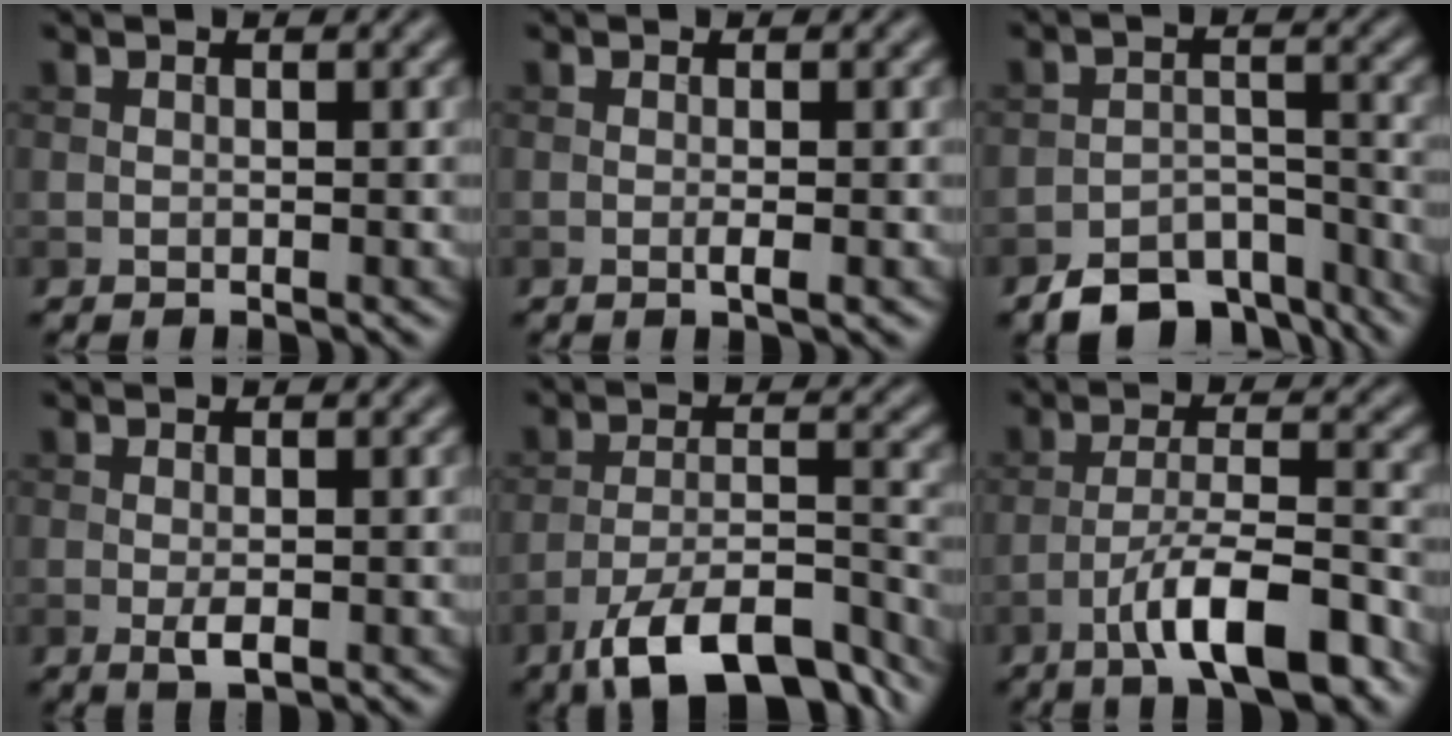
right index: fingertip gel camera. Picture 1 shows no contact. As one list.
[{"total": 1.1, "force": [-0.3, 0.1, 1.1], "torque": [-0.020, -0.003, -0.006]}, {"total": 7.0, "force": [-5.6, 3.2, 2.6], "torque": [-0.037, -0.012, -0.092]}, {"total": 1.8, "force": [-0.6, 0.7, 1.6], "torque": [-0.030, -0.004, -0.009]}, {"total": 11.8, "force": [-8.6, 3.9, 7.0], "torque": [-0.121, -0.005, -0.144]}, {"total": 8.7, "force": [-5.1, 2.2, 6.7], "torque": [-0.107, 0.011, -0.088]}]